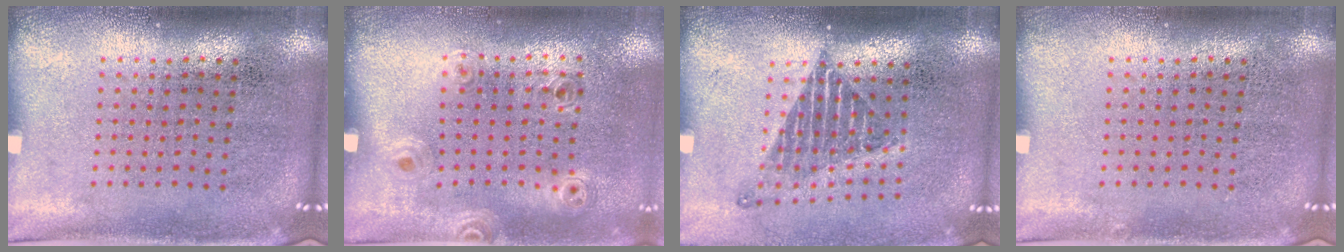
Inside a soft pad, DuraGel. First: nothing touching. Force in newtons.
{"total": 1.1, "press": 1.0, "slide": 0.5}
{"total": 1.5, "press": 1.2, "slide": 0.9}
{"total": 0.0}